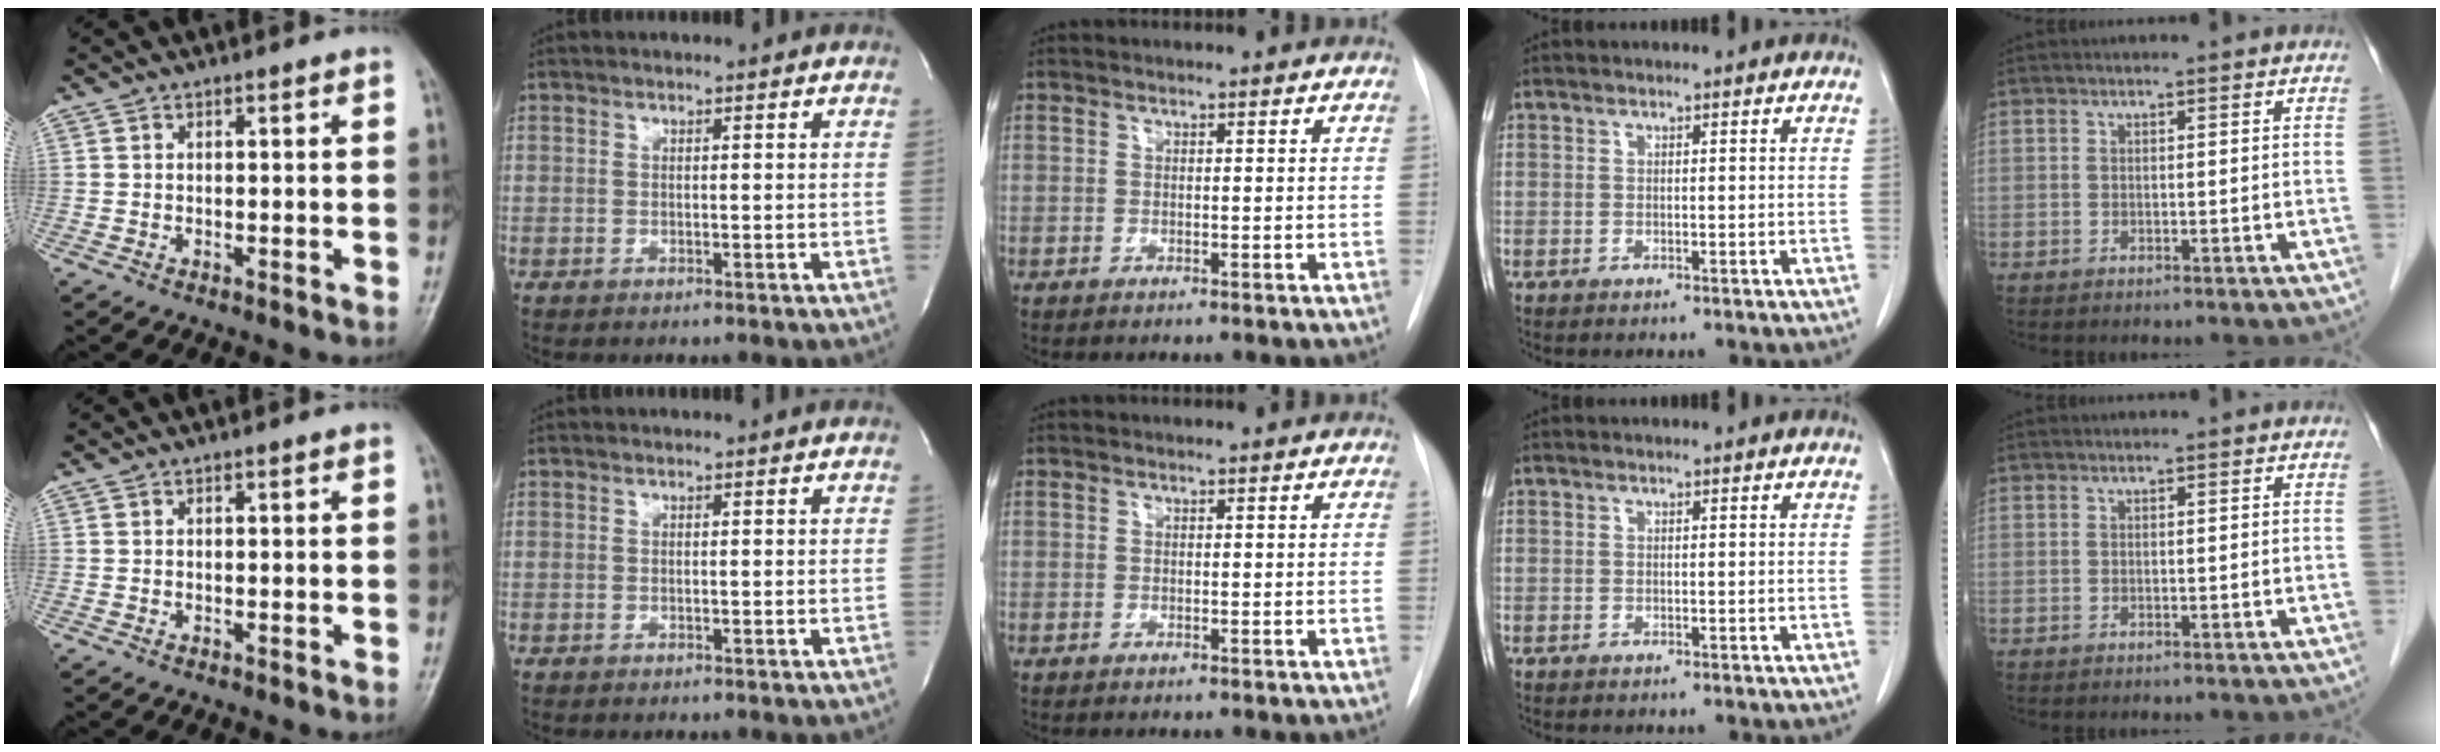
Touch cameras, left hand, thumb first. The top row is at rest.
{}